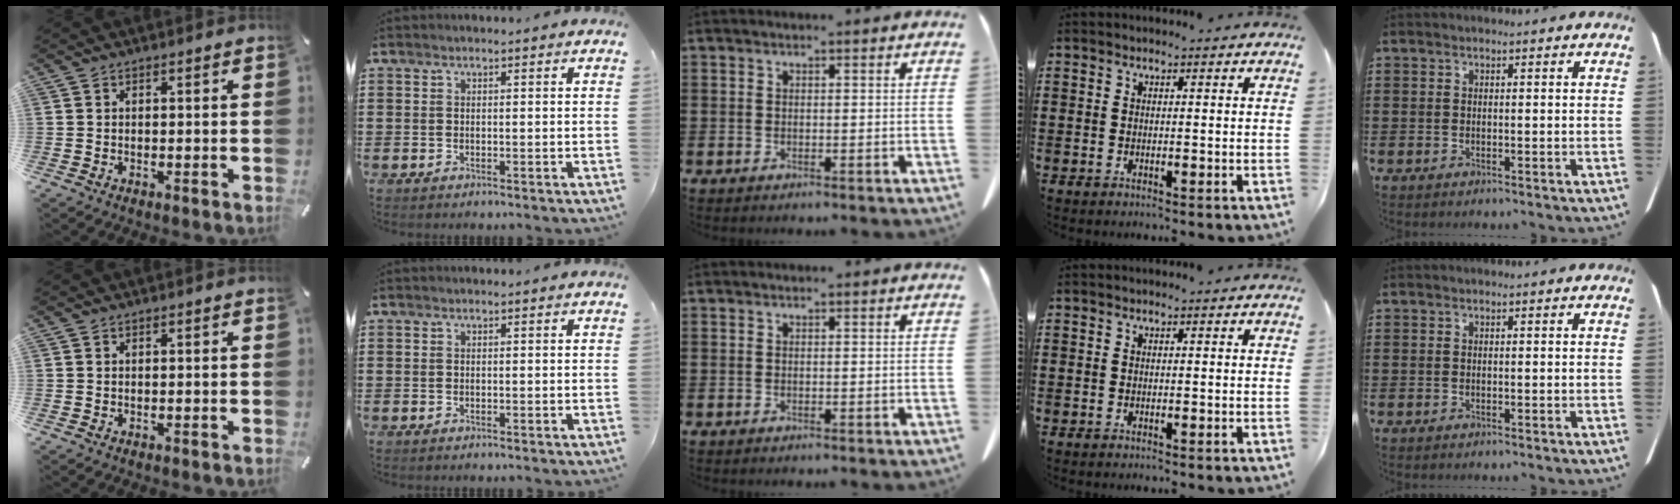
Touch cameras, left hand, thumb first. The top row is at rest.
{}